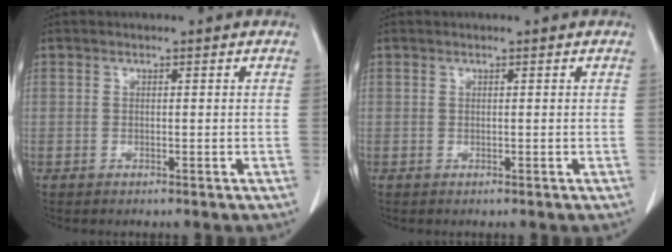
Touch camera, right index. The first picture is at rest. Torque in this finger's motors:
{"motor_torque": [-0.07, 0.04, -0.01, 0.00]}